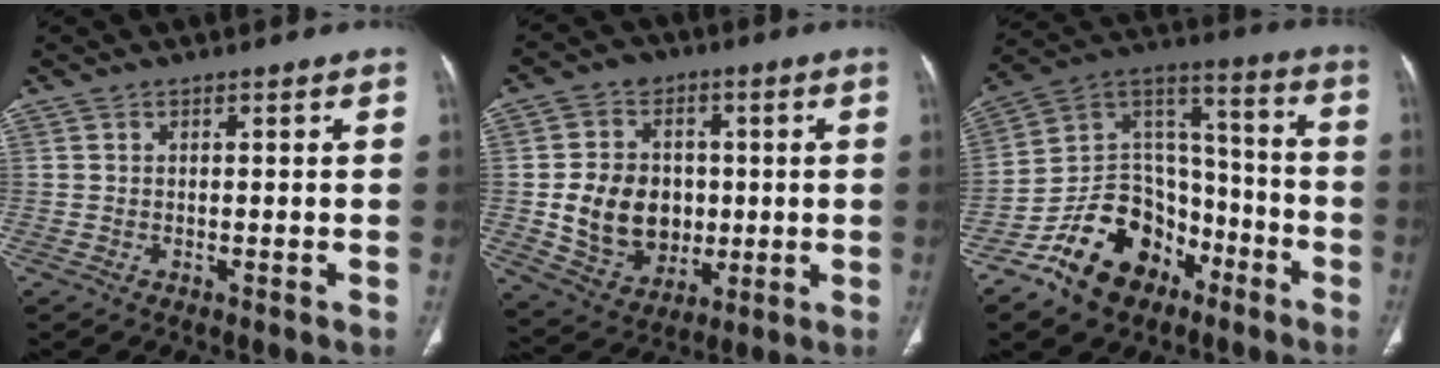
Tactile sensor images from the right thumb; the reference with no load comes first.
{"total": 15.8, "force": [-0.5, 13.0, 8.9], "torque": [-0.111, 0.006, 0.007]}
{"total": 19.2, "force": [-11.0, 13.2, 8.5], "torque": [-0.095, 0.102, -0.188]}